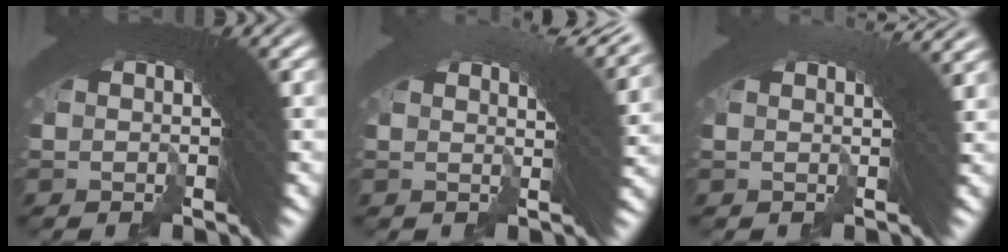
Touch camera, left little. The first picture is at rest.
{"total": 5.8, "force": [3.6, 0.5, 4.6], "torque": [-0.031, 0.020, 0.045]}
{"total": 4.0, "force": [2.6, 0.2, 2.9], "torque": [-0.019, 0.021, 0.029]}